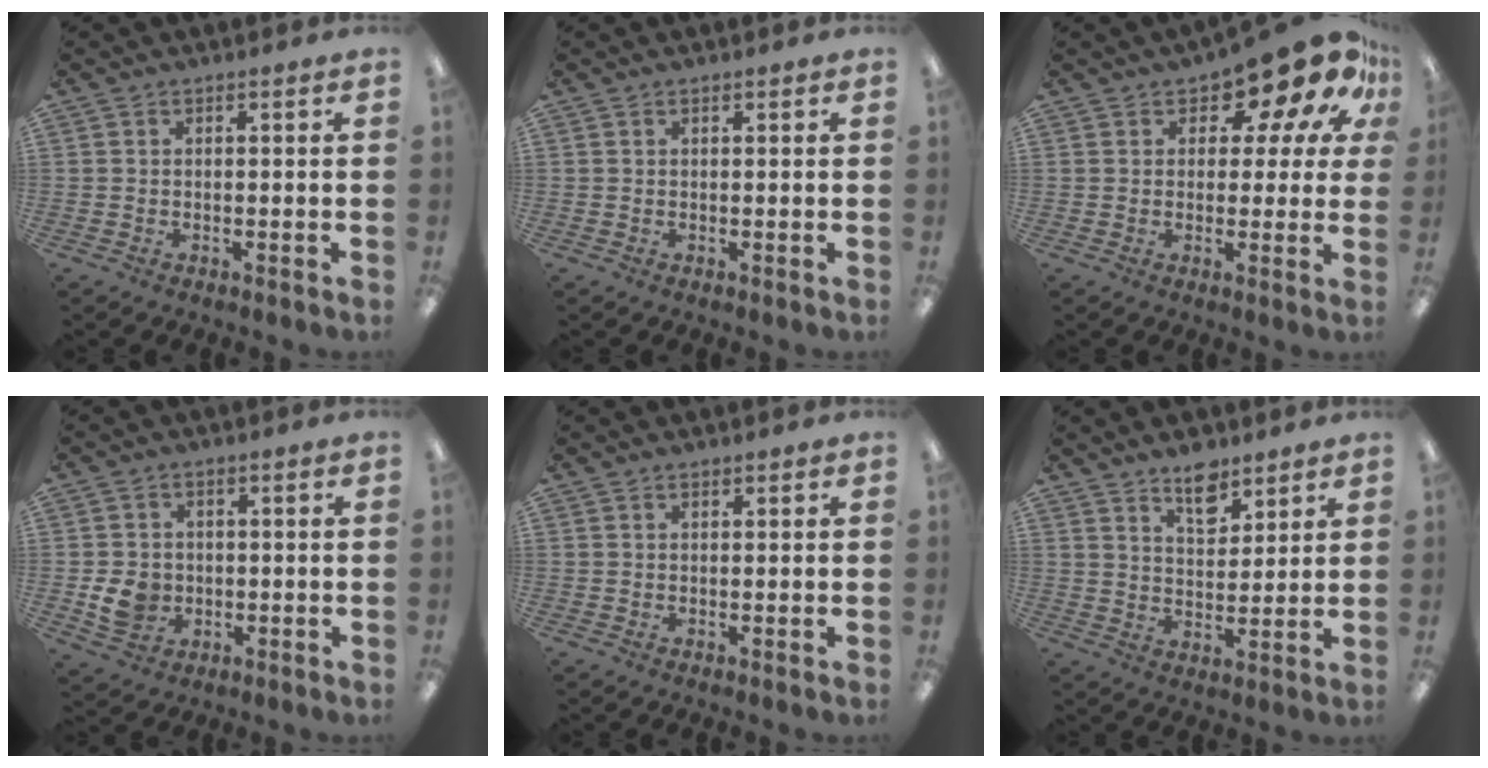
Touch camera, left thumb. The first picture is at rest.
{"total": 0.5, "force": [0.4, 0.3, 0.1], "torque": [-0.003, 0.003, 0.007]}
{"total": 13.2, "force": [8.9, 5.7, 7.9], "torque": [-0.117, -0.061, 0.150]}
{"total": 6.9, "force": [-0.9, 6.0, 3.1], "torque": [-0.053, 0.004, -0.015]}
{"total": 0.8, "force": [0.6, 0.4, 0.2], "torque": [-0.006, 0.001, 0.011]}
{"total": 8.2, "force": [6.2, 4.0, 3.6], "torque": [-0.040, -0.036, 0.106]}